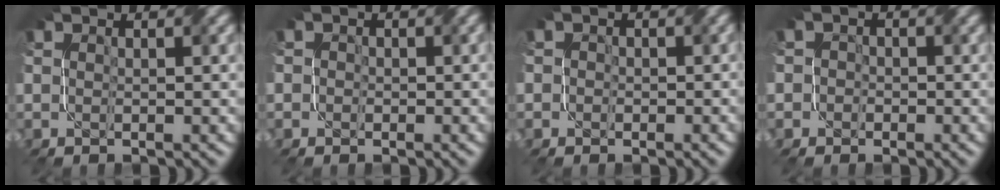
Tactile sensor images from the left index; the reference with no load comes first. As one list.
[{"total": 1.4, "force": [0.2, 1.3, 0.4], "torque": [0.003, 0.004, -0.009]}, {"total": 1.7, "force": [0.2, 1.6, 0.4], "torque": [0.005, 0.005, -0.009]}, {"total": 2.9, "force": [-0.1, 2.8, 0.5], "torque": [0.010, 0.014, -0.031]}]